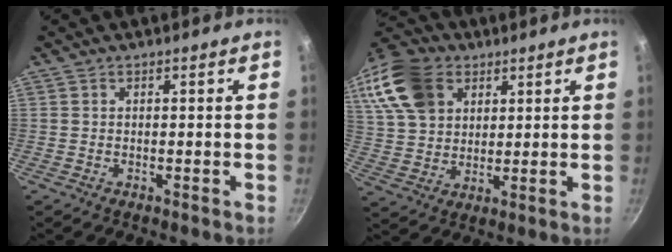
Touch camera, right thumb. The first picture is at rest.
{"total": 16.8, "force": [7.4, 12.0, 9.1], "torque": [-0.167, -0.002, 0.140]}